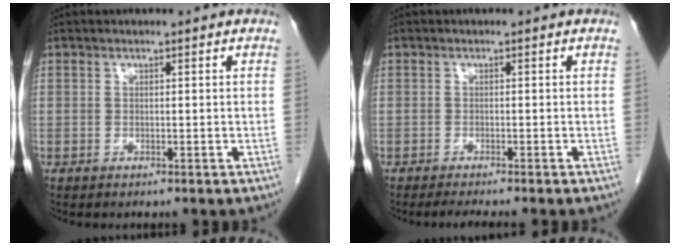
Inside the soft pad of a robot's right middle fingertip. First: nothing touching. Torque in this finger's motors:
{"motor_torque": [0.10, 0.02, 0.00, 0.00]}